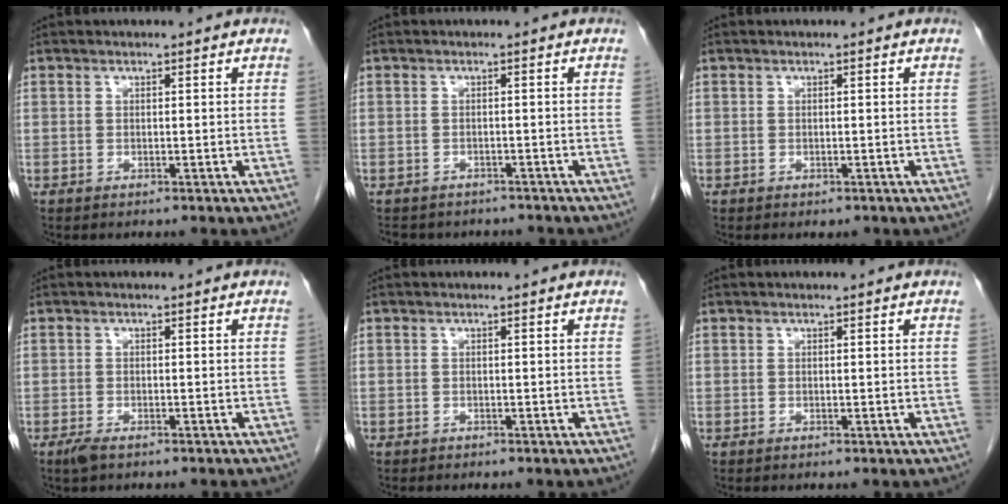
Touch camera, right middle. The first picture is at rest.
{"total": 7.6, "force": [-6.6, 3.3, 1.7], "torque": [-0.025, 0.003, -0.078]}
{"total": 0.5, "force": [-0.3, 0.4, 0.2], "torque": [-0.004, 0.002, 0.000]}
{"total": 3.2, "force": [-2.5, 0.9, 1.8], "torque": [-0.032, -0.005, -0.036]}
{"total": 0.5, "force": [-0.4, 0.3, 0.1], "torque": [-0.010, 0.002, -0.008]}
{"total": 0.0}